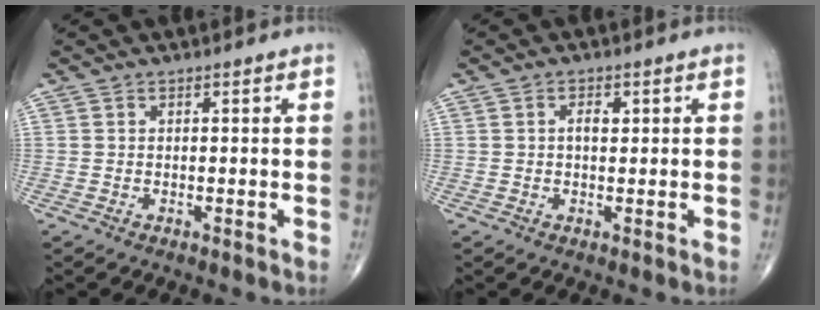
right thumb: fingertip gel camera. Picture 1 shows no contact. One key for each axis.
{"total": 2.1, "fx": 0.4, "fy": 1.2, "fz": 1.6, "tx": -0.026, "ty": 0.001, "tz": 0.005}